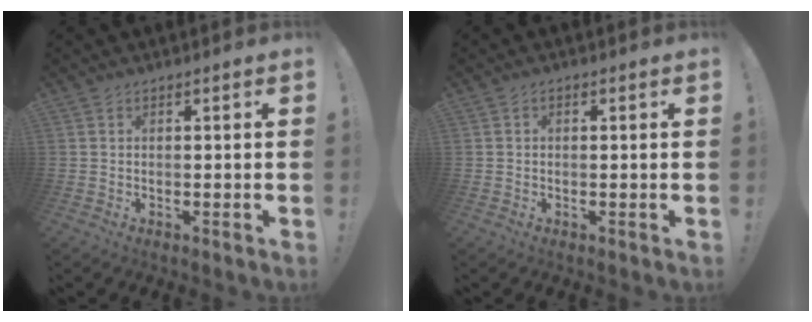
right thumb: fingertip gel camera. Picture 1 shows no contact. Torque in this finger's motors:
{"motor_torque": [0.12, -0.16, -0.80, 0.09, 0.06]}